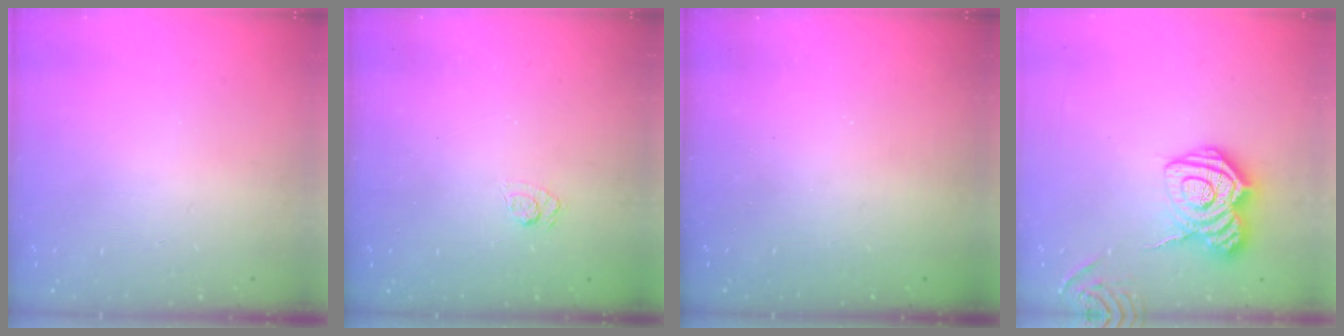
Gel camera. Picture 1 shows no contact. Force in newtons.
{"total": 2.5, "press": 2.1, "slide": 1.4}
{"total": 2.4, "press": 2.3, "slide": 0.8}
{"total": 12.0, "press": 12.0, "slide": 0.9}